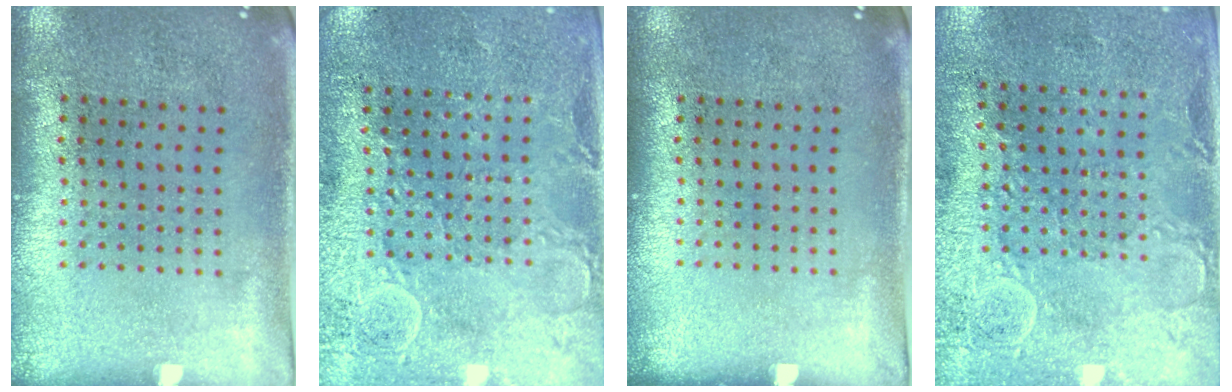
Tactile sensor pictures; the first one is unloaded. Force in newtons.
{"total": 2.8, "press": 2.7, "slide": 0.7}
{"total": 0.0}
{"total": 2.9, "press": 2.5, "slide": 1.5}